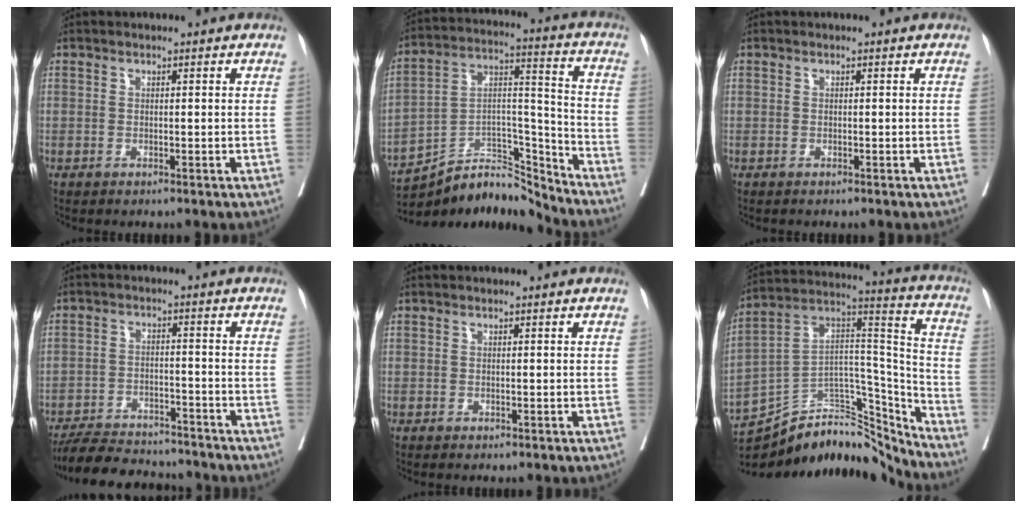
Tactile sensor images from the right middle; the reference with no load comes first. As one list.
[{"total": 13.0, "force": [-12.7, 1.9, 1.8], "torque": [-0.022, 0.056, -0.228]}, {"total": 0.0}, {"total": 12.0, "force": [-11.1, 3.1, 3.4], "torque": [-0.052, 0.001, -0.169]}, {"total": 0.0}, {"total": 22.7, "force": [-20.8, 6.1, 6.5], "torque": [-0.117, 0.054, -0.335]}]